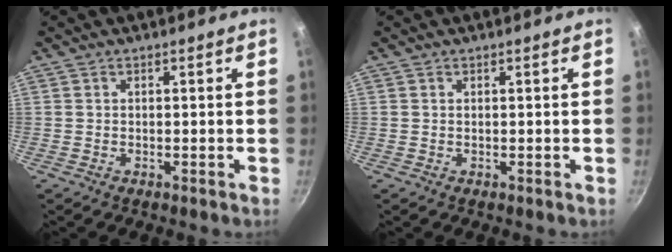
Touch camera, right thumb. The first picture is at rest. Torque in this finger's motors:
{"motor_torque": [0.14, 0.07, -0.09, -0.42, -0.01]}